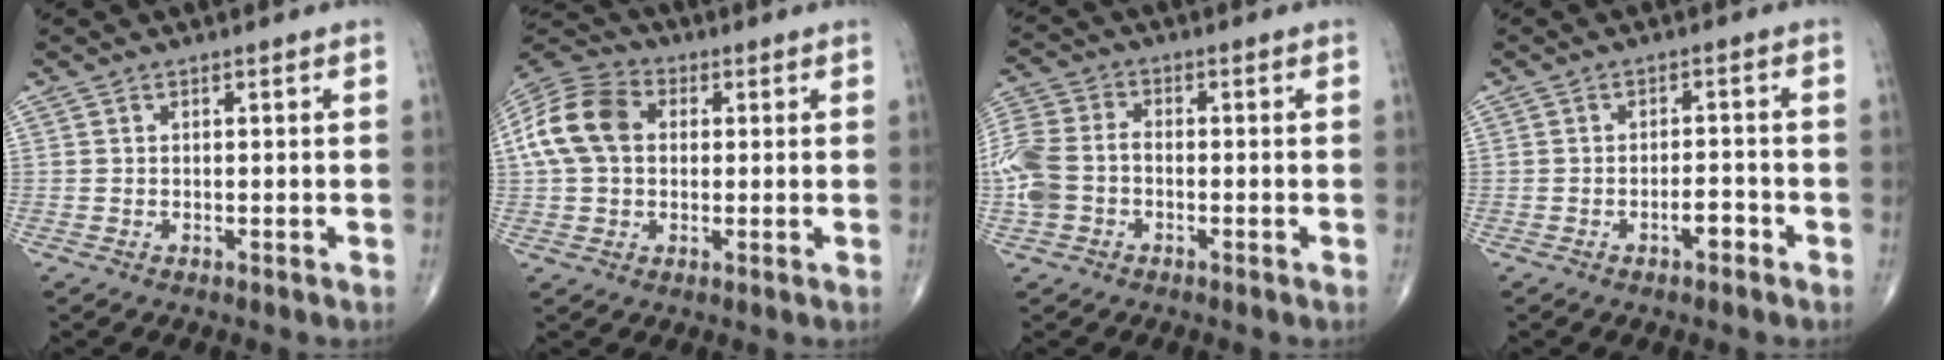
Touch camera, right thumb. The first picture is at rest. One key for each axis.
{"total": 13.2, "fx": 1.9, "fy": 9.6, "fz": 8.9, "tx": -0.171, "ty": 0.028, "tz": 0.026}
{"total": 9.8, "fx": -2.1, "fy": 7.1, "fz": 6.4, "tx": -0.157, "ty": 0.025, "tz": -0.049}
{"total": 3.0, "fx": -1.7, "fy": 1.2, "fz": 2.2, "tx": -0.029, "ty": 0.014, "tz": -0.028}